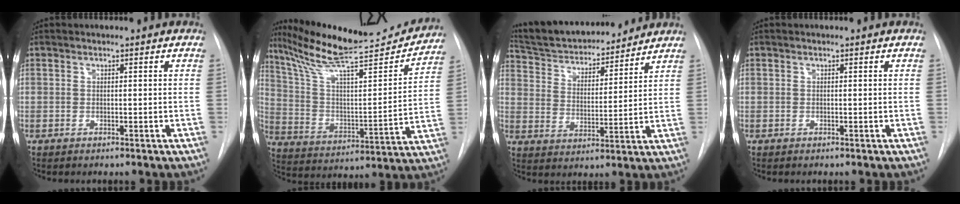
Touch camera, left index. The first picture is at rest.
{"total": 23.2, "force": [21.3, 1.7, 8.9], "torque": [-0.153, -0.032, 0.324]}
{"total": 17.7, "force": [16.2, 4.1, 5.9], "torque": [-0.098, 0.013, 0.260]}
{"total": 0.0}